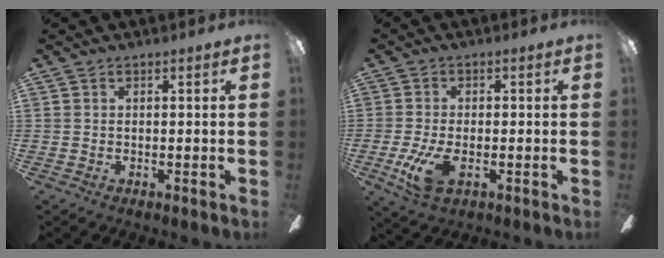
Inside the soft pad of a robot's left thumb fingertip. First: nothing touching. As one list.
[{"total": 8.8, "force": [-2.6, 4.3, 7.3], "torque": [-0.156, -0.003, -0.044]}]